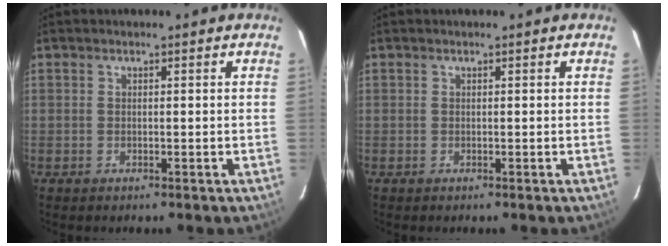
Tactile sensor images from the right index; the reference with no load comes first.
{"total": 0.0}